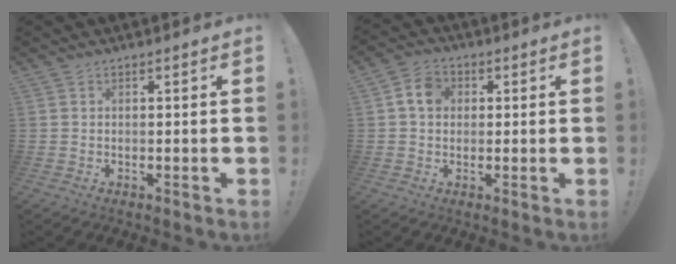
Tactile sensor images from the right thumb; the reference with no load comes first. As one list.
[{"total": 6.4, "force": [1.3, 5.1, 3.8], "torque": [-0.064, 0.013, 0.027]}]